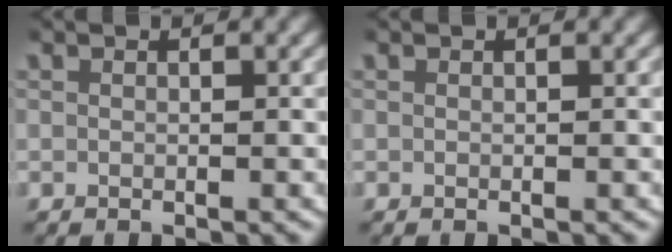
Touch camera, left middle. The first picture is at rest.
{"total": 0.0}